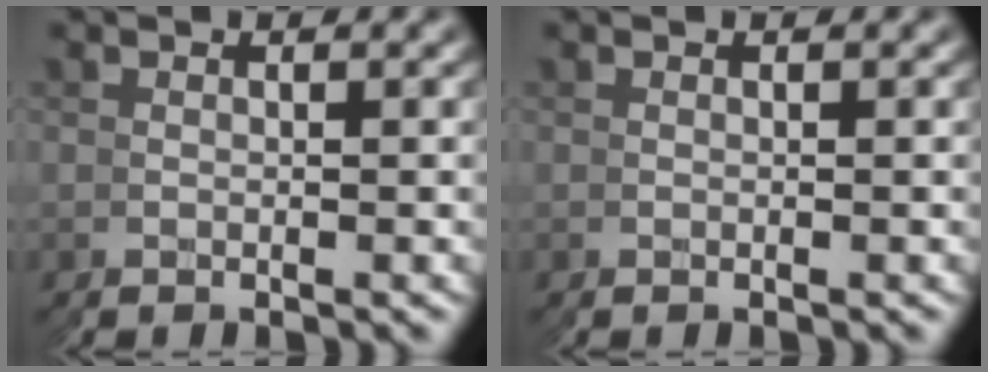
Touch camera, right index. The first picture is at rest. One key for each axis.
{"total": 0.0}